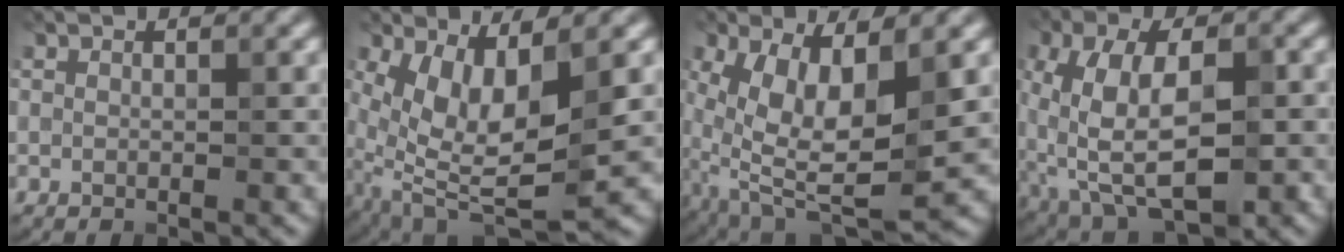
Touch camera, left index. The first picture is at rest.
{"total": 7.3, "force": [0.3, 2.9, 6.7], "torque": [-0.154, -0.020, 0.020]}
{"total": 9.3, "force": [0.2, 4.1, 8.4], "torque": [-0.173, -0.024, 0.017]}
{"total": 10.3, "force": [-1.5, 5.4, 8.7], "torque": [-0.169, -0.007, -0.015]}